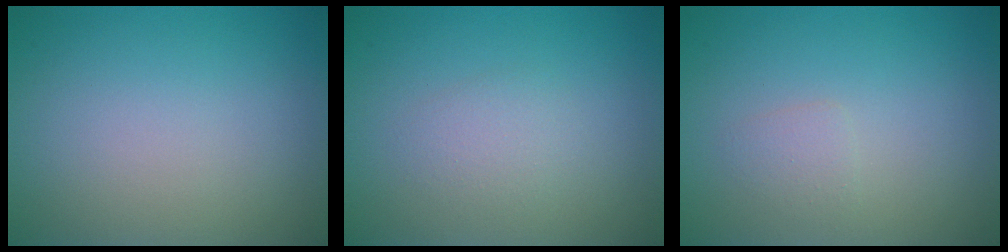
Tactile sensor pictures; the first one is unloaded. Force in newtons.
{"total": 1.6, "press": 1.6, "slide": 0.1}
{"total": 1.1, "press": 1.1, "slide": 0.0}